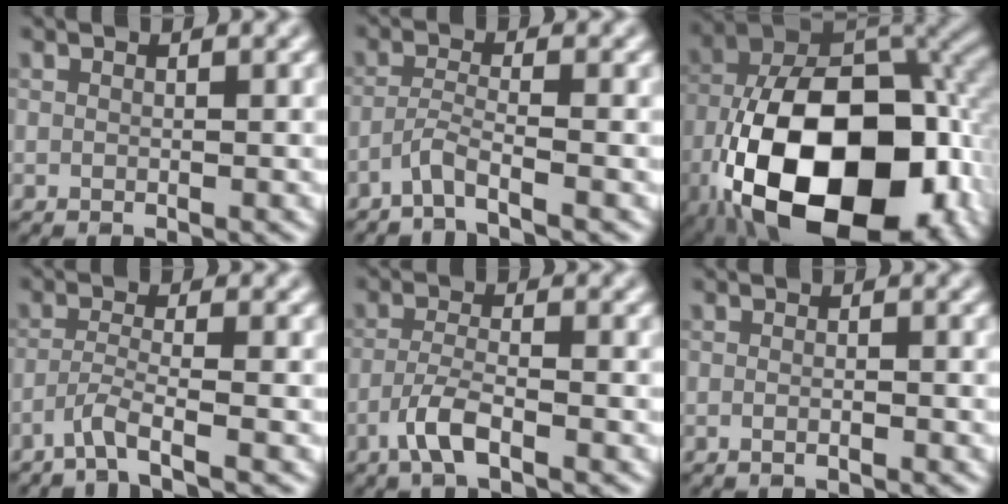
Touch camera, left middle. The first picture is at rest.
{"total": 2.4, "force": [-1.8, 0.0, 1.6], "torque": [-0.033, 0.003, -0.046]}
{"total": 19.9, "force": [-7.0, 11.8, 14.5], "torque": [-0.263, -0.030, -0.098]}
{"total": 2.7, "force": [-1.9, 0.1, 2.0], "torque": [-0.036, 0.001, -0.051]}
{"total": 3.0, "force": [-1.8, 0.7, 2.3], "torque": [-0.050, 0.004, -0.042]}
{"total": 0.8, "force": [-0.4, 0.2, 0.6], "torque": [-0.011, -0.003, -0.007]}